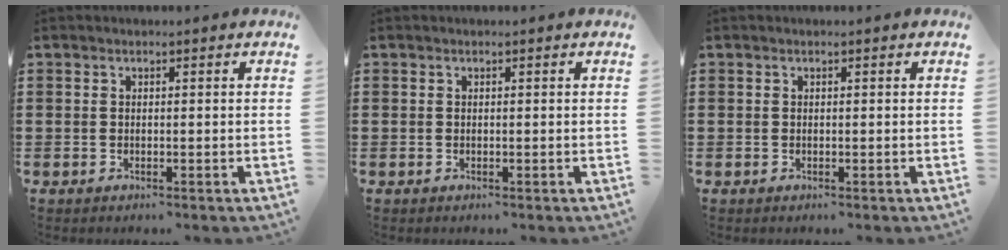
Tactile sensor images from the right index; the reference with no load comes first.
{"total": 0.0}
{"total": 0.0}